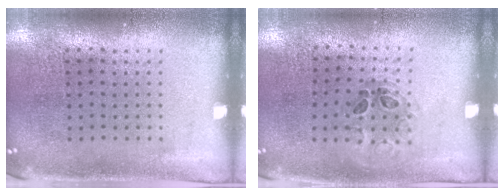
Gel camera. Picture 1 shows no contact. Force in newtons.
{"total": 1.0, "press": 0.7, "slide": 0.6}